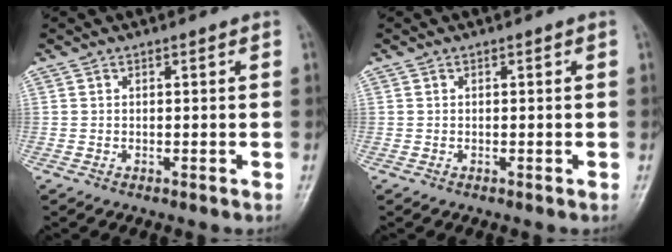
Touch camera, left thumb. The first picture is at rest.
{"total": 0.0}